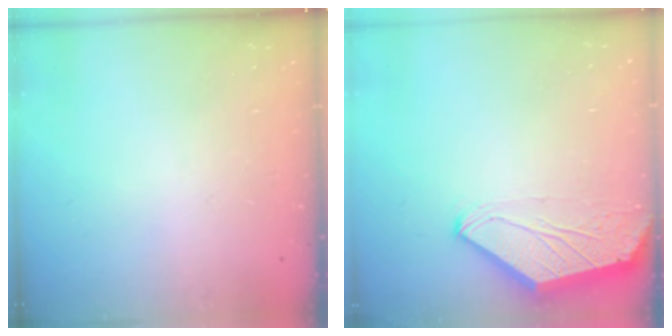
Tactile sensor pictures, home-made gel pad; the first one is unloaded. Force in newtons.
{"total": 0.0}